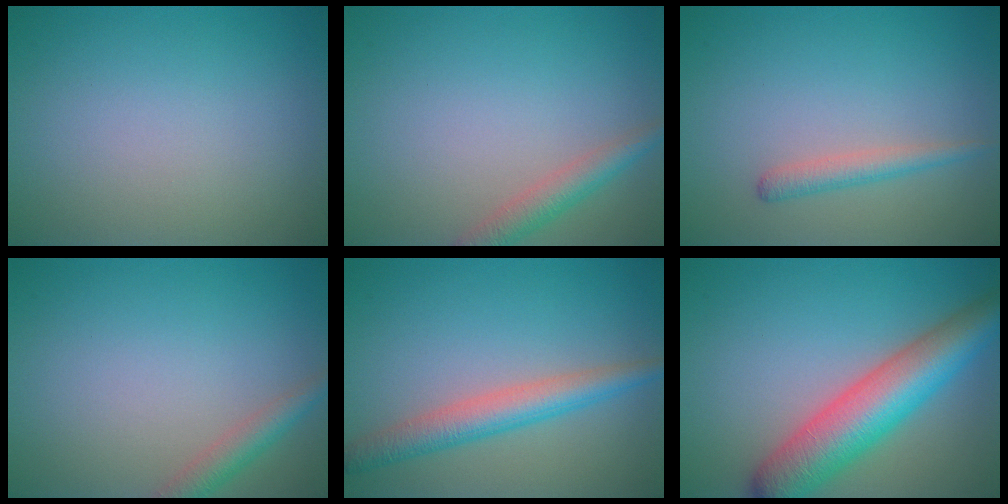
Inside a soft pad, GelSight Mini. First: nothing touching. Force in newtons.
{"total": 2.6, "press": 2.6, "slide": 0.2}
{"total": 1.7, "press": 1.7, "slide": 0.1}
{"total": 2.4, "press": 2.4, "slide": 0.1}
{"total": 3.9, "press": 3.9, "slide": 0.1}
{"total": 8.6, "press": 8.6, "slide": 0.3}